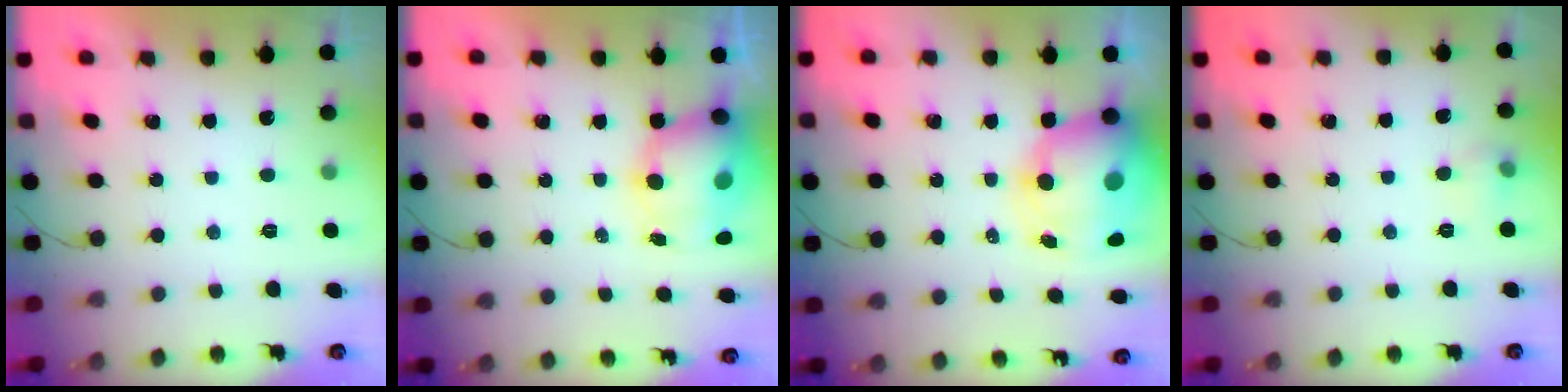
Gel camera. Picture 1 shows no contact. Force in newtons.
{"total": 9.4, "press": 9.0, "slide": 2.7}
{"total": 15.2, "press": 14.6, "slide": 4.1}
{"total": 4.6, "press": 4.3, "slide": 1.7}